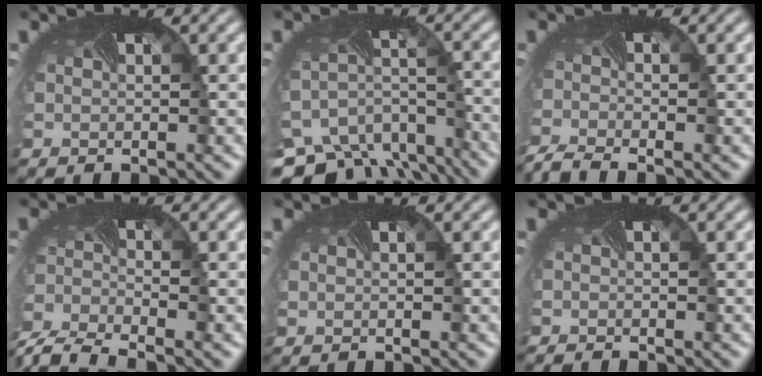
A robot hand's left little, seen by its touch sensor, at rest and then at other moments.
{"total": 12.1, "force": [-9.9, 5.6, 4.1], "torque": [-0.076, -0.025, -0.126]}
{"total": 3.1, "force": [-2.9, 0.2, 0.9], "torque": [-0.026, -0.020, -0.064]}
{"total": 6.7, "force": [-6.1, 1.5, 2.5], "torque": [-0.070, -0.041, -0.109]}
{"total": 0.0}
{"total": 1.1, "force": [-1.1, -0.3, 0.0], "torque": [-0.003, -0.013, -0.018]}